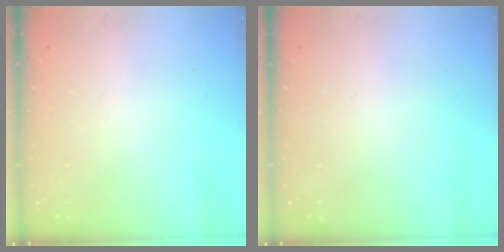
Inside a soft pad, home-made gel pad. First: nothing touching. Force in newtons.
{"total": 0.0}